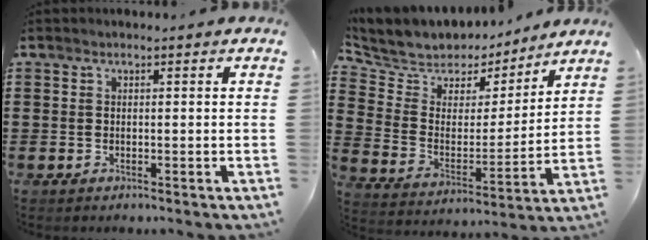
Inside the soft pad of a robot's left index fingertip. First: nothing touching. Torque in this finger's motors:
{"motor_torque": [2.14, 0.00, 0.36, 0.09]}